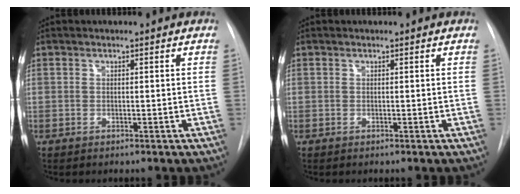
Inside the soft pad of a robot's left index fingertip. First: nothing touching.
{"total": 0.0}